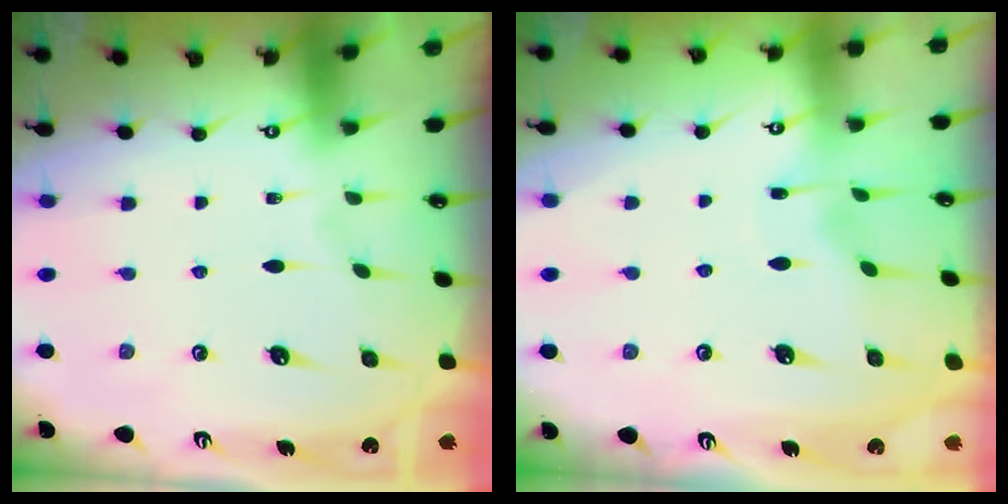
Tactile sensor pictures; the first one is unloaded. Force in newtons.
{"total": 2.8, "press": 2.8, "slide": 0.4}